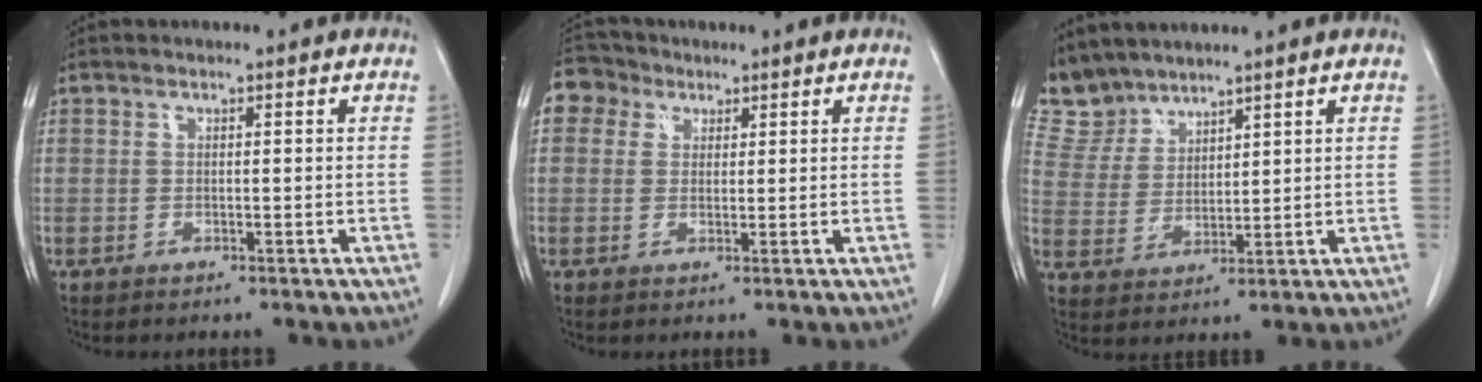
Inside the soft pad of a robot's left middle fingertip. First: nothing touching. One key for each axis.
{"total": 4.6, "fx": 2.3, "fy": 3.9, "fz": 0.9, "tx": -0.019, "ty": 0.021, "tz": 0.043}
{"total": 5.9, "fx": 5.7, "fy": 1.5, "fz": -0.3, "tx": -0.008, "ty": 0.011, "tz": 0.132}